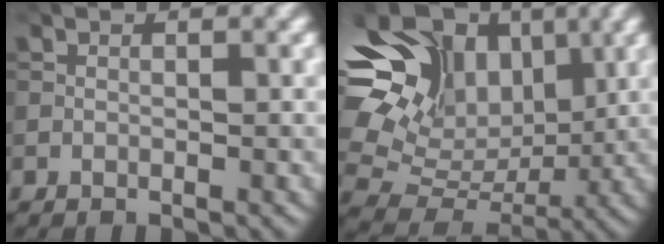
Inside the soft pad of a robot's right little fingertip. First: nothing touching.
{"total": 13.0, "force": [5.5, 8.9, 7.8], "torque": [-0.159, 0.038, 0.099]}